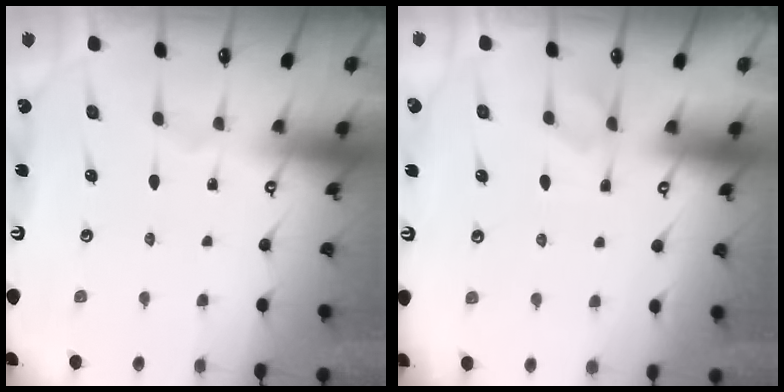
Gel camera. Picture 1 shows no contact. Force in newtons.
{"total": 4.1, "press": 3.9, "slide": 1.1}